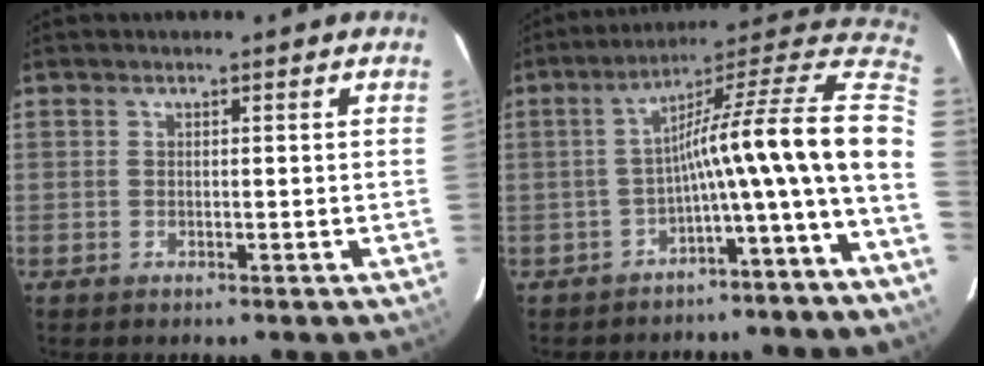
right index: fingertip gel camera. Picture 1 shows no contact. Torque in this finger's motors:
{"motor_torque": [1.16, -0.98, 0.79, 0.21]}